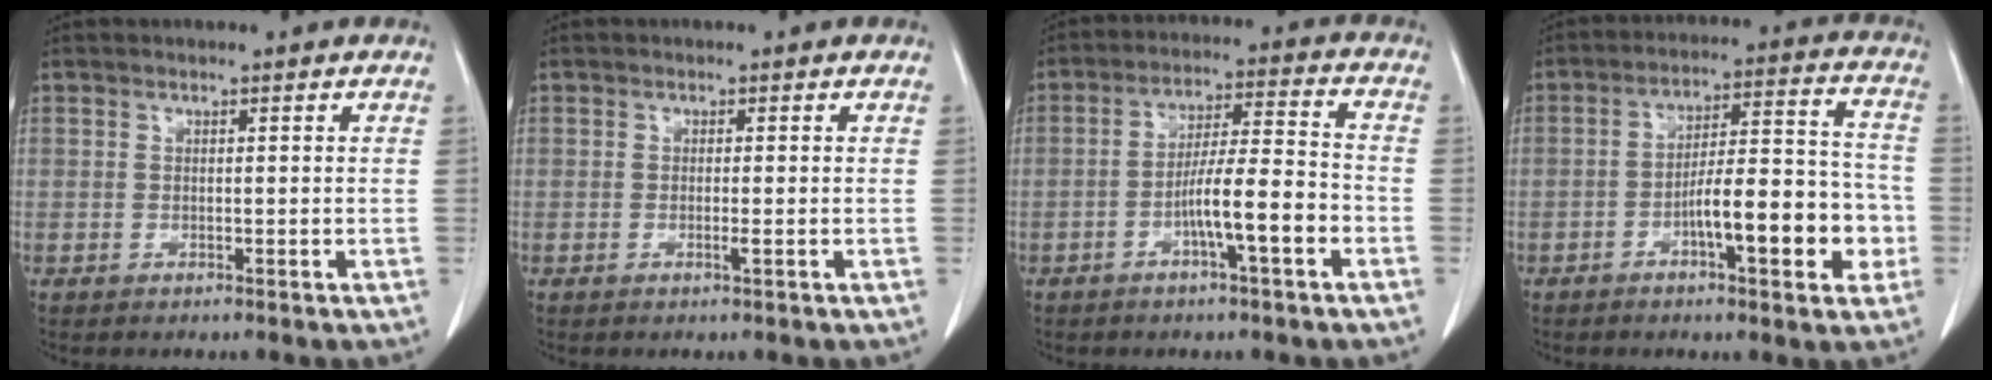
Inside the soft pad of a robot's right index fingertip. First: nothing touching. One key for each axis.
{"total": 0.8, "fx": -0.4, "fy": -0.2, "fz": 0.7, "tx": -0.013, "ty": -0.001, "tz": -0.007}
{"total": 8.9, "fx": -3.6, "fy": 0.5, "fz": 8.1, "tx": -0.143, "ty": 0.014, "tz": -0.063}
{"total": 12.6, "fx": -4.3, "fy": 3.0, "fz": 11.5, "tx": -0.173, "ty": 0.026, "tz": -0.063}